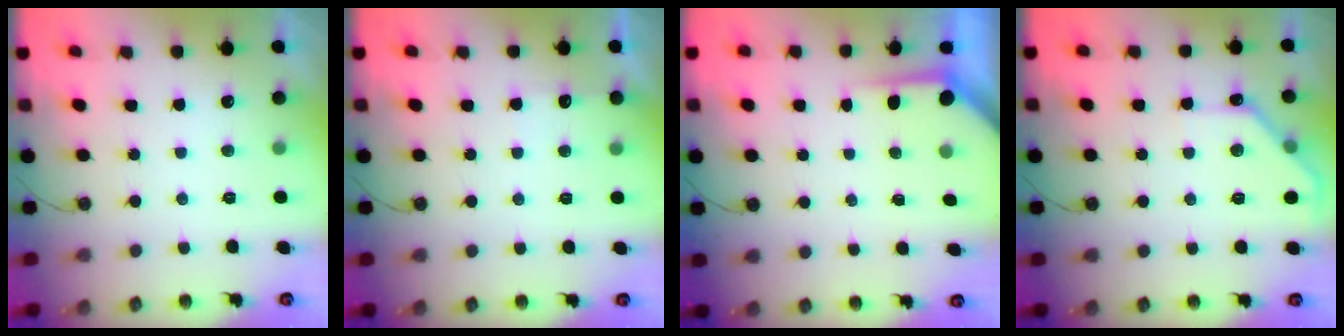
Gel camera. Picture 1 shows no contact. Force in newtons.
{"total": 3.8, "press": 3.8, "slide": 0.6}
{"total": 3.7, "press": 3.7, "slide": 0.4}
{"total": 9.0, "press": 9.0, "slide": 0.5}